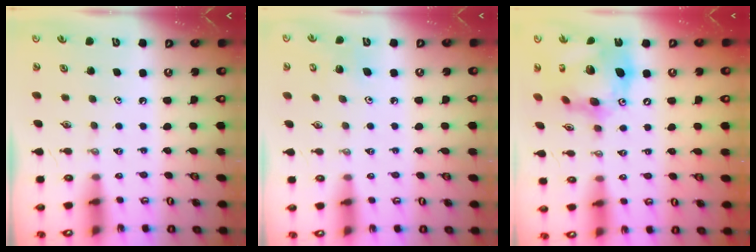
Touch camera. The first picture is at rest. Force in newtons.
{"total": 5.4, "press": 5.4, "slide": 0.8}
{"total": 19.8, "press": 19.7, "slide": 1.8}